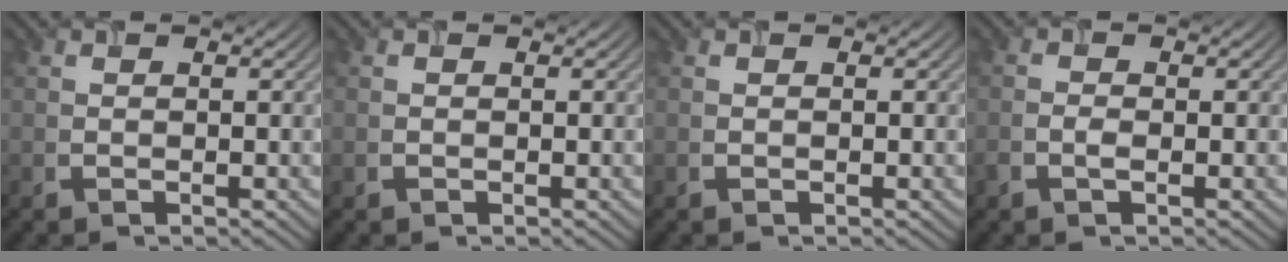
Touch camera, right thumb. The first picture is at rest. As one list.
[{"total": 0.0}, {"total": 0.0}, {"total": 1.4, "force": [-0.7, 0.7, 1.0], "torque": [-0.021, 0.000, -0.016]}]